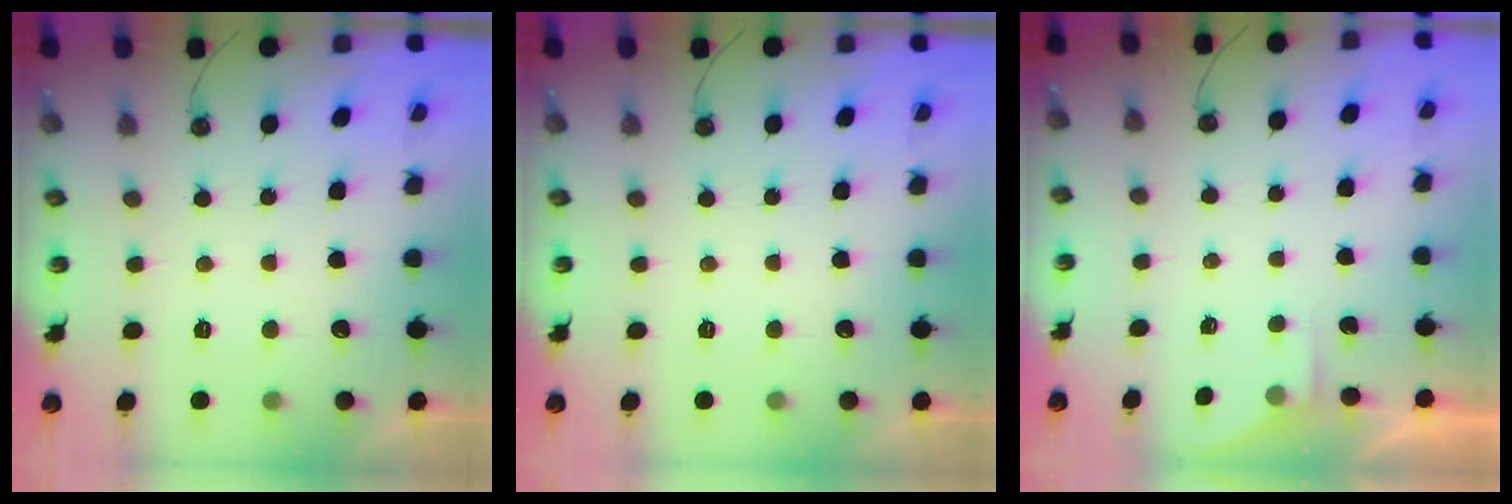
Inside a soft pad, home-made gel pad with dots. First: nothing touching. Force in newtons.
{"total": 0.0}
{"total": 1.8, "press": 1.8, "slide": 0.3}